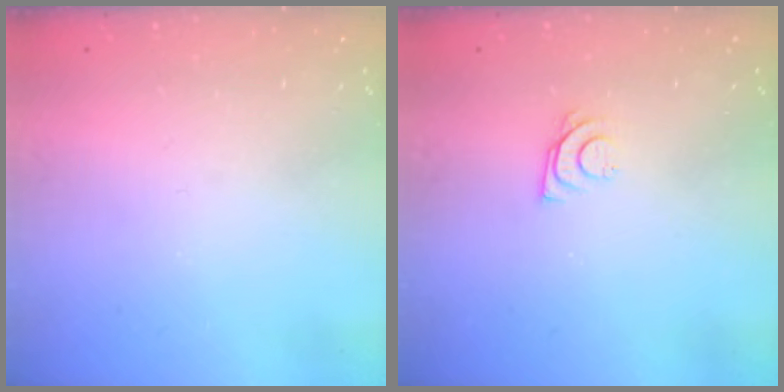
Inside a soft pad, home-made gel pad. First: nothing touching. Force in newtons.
{"total": 5.7, "press": 5.7, "slide": 0.5}